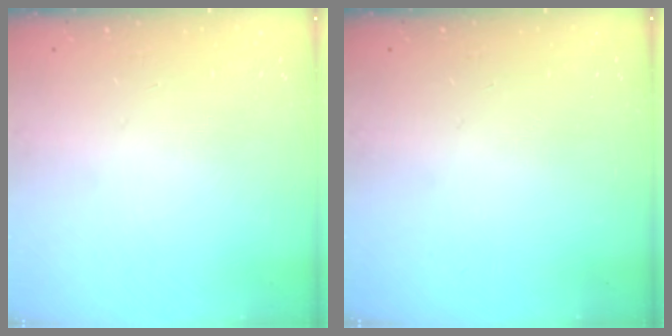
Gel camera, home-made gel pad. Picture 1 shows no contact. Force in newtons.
{"total": 0.0}